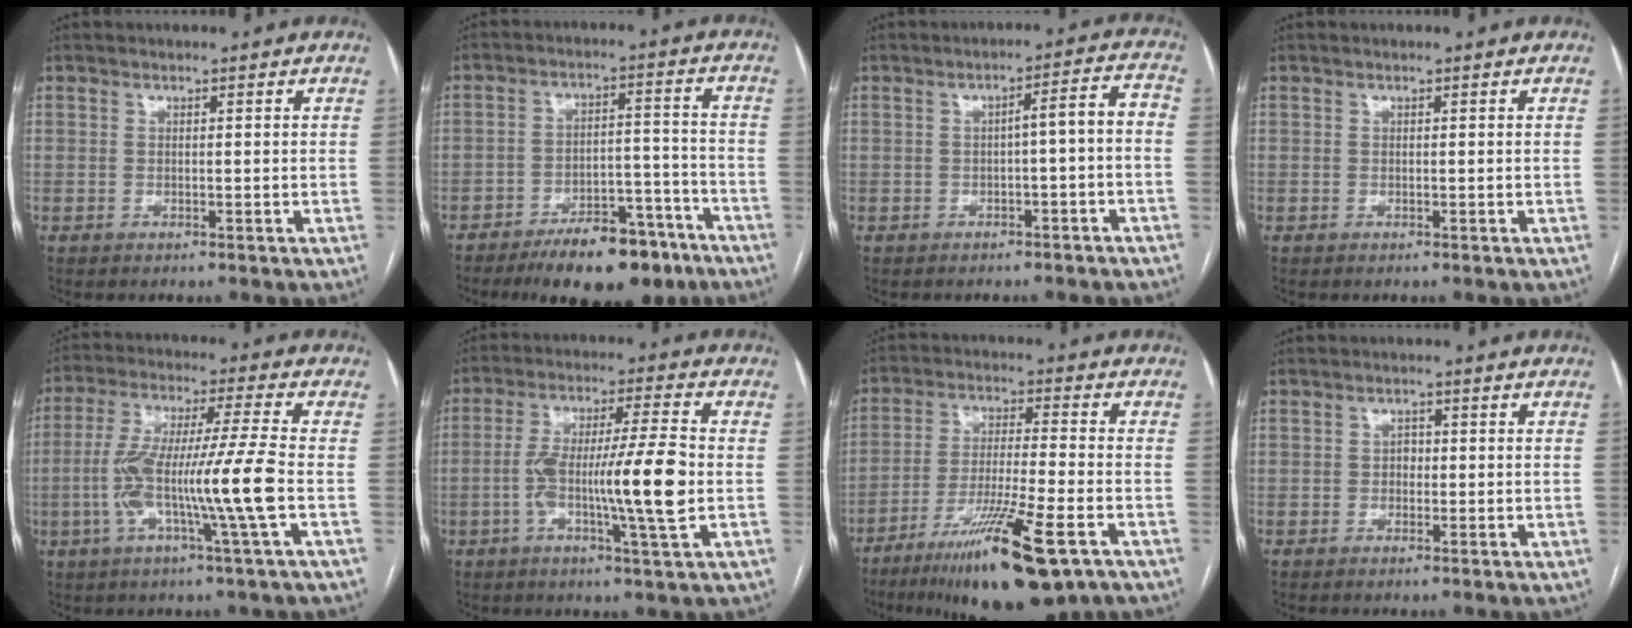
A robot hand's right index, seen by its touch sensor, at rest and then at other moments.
{"total": 13.2, "force": [-9.7, 5.0, 7.4], "torque": [-0.095, 0.022, -0.148]}
{"total": 4.8, "force": [-1.2, 0.7, 4.6], "torque": [-0.059, 0.028, -0.015]}
{"total": 0.0}
{"total": 13.4, "force": [-3.0, -1.3, 13.1], "torque": [-0.252, 0.001, -0.061]}
{"total": 13.0, "force": [-2.1, 0.1, 12.8], "torque": [-0.229, 0.002, -0.042]}
{"total": 16.4, "force": [-9.5, 1.4, 13.3], "torque": [-0.224, -0.037, -0.157]}
{"total": 1.4, "force": [-0.1, 1.1, 0.8], "torque": [-0.009, 0.004, -0.003]}